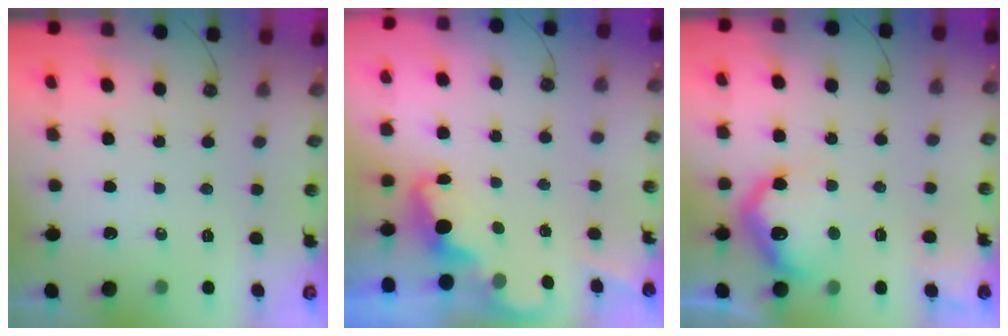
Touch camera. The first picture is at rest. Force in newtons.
{"total": 2.2, "press": 2.1, "slide": 0.5}
{"total": 15.7, "press": 15.6, "slide": 1.3}